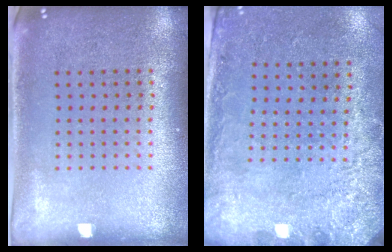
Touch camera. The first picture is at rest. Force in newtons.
{"total": 2.8, "press": 2.0, "slide": 1.9}